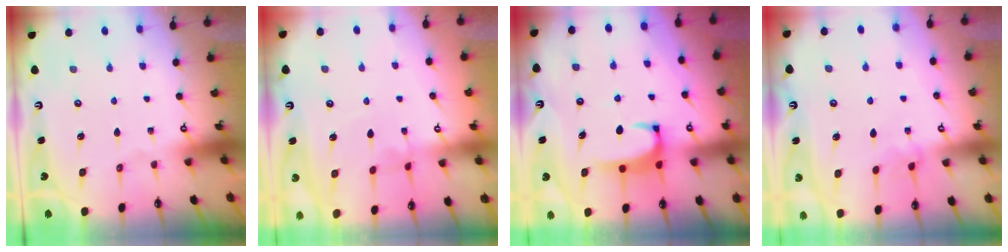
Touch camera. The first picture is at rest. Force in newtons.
{"total": 2.8, "press": 2.7, "slide": 0.4}
{"total": 1.9, "press": 1.9, "slide": 0.3}
{"total": 3.0, "press": 2.9, "slide": 0.5}